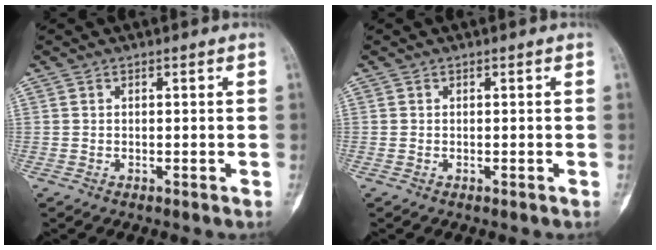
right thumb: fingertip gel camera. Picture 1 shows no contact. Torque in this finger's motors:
{"motor_torque": [0.07, -0.01, 0.06, -0.12, -0.02]}